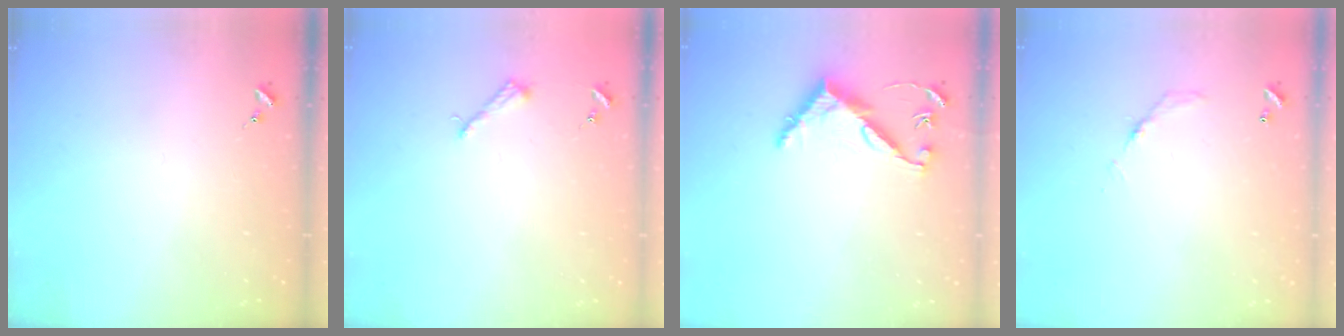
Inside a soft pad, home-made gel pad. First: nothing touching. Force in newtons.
{"total": 4.2, "press": 4.1, "slide": 0.6}
{"total": 7.5, "press": 7.5, "slide": 0.5}
{"total": 5.0, "press": 5.0, "slide": 0.3}